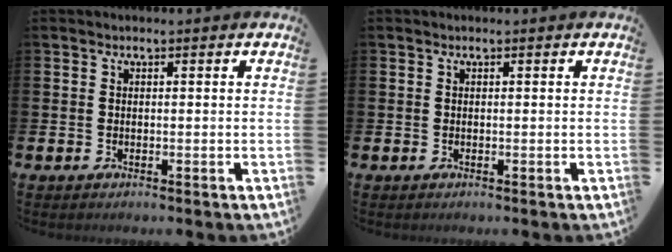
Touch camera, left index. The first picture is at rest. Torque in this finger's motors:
{"motor_torque": [0.22, 0.02, 0.06, 0.01]}